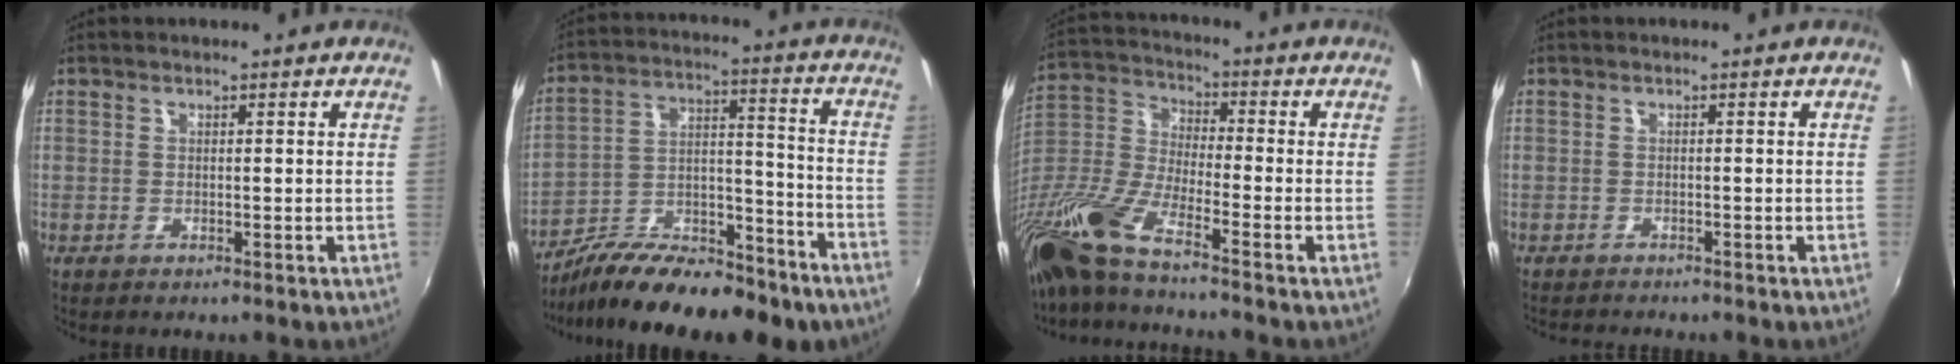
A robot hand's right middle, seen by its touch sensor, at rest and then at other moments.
{"total": 20.7, "force": [-15.4, 6.8, 11.9], "torque": [-0.207, -0.009, -0.243]}
{"total": 14.1, "force": [-10.5, 1.5, 9.3], "torque": [-0.199, -0.027, -0.221]}
{"total": 2.4, "force": [-2.3, 0.3, 0.5], "torque": [-0.020, -0.015, -0.040]}